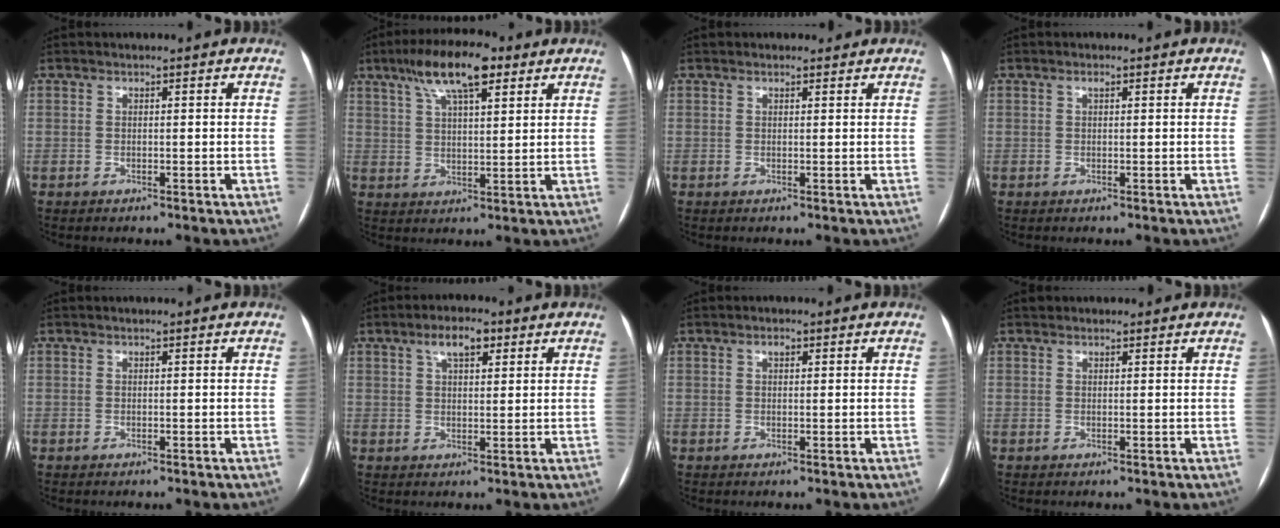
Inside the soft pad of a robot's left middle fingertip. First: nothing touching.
{"total": 10.8, "force": [6.4, 3.0, 8.2], "torque": [-0.146, 0.021, 0.109]}
{"total": 1.5, "force": [1.3, 0.7, 0.4], "torque": [-0.008, 0.014, 0.017]}
{"total": 0.7, "force": [0.3, 0.2, 0.5], "torque": [-0.011, 0.002, 0.005]}
{"total": 0.0}
{"total": 4.9, "force": [2.6, 2.0, 3.6], "torque": [-0.067, 0.014, 0.044]}
{"total": 0.9, "force": [0.4, 0.4, 0.7], "torque": [-0.013, 0.003, 0.007]}
{"total": 1.0, "force": [0.8, 0.5, 0.1], "torque": [-0.001, 0.009, 0.011]}